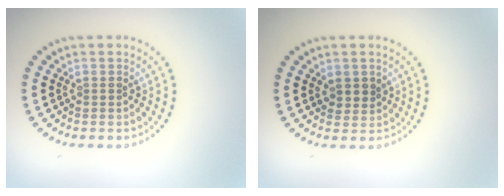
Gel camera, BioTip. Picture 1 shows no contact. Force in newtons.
{"total": 1.7, "press": 1.4, "slide": 0.9}